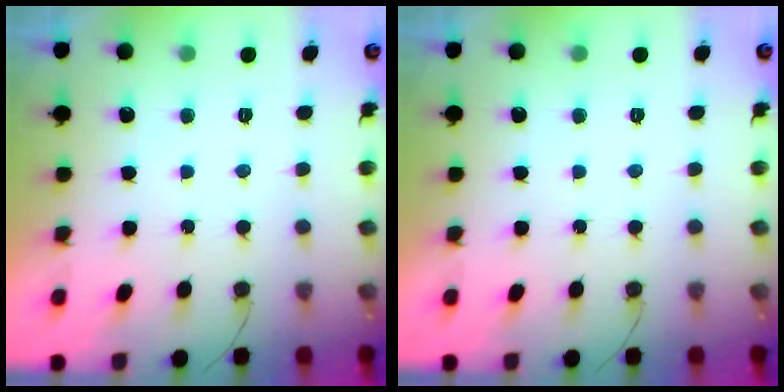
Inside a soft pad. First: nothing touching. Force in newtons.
{"total": 0.0}